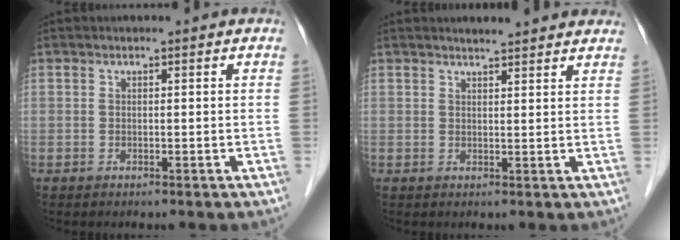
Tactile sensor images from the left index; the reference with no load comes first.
{"total": 13.1, "force": [12.3, 1.9, 3.8], "torque": [-0.027, -0.007, 0.128]}